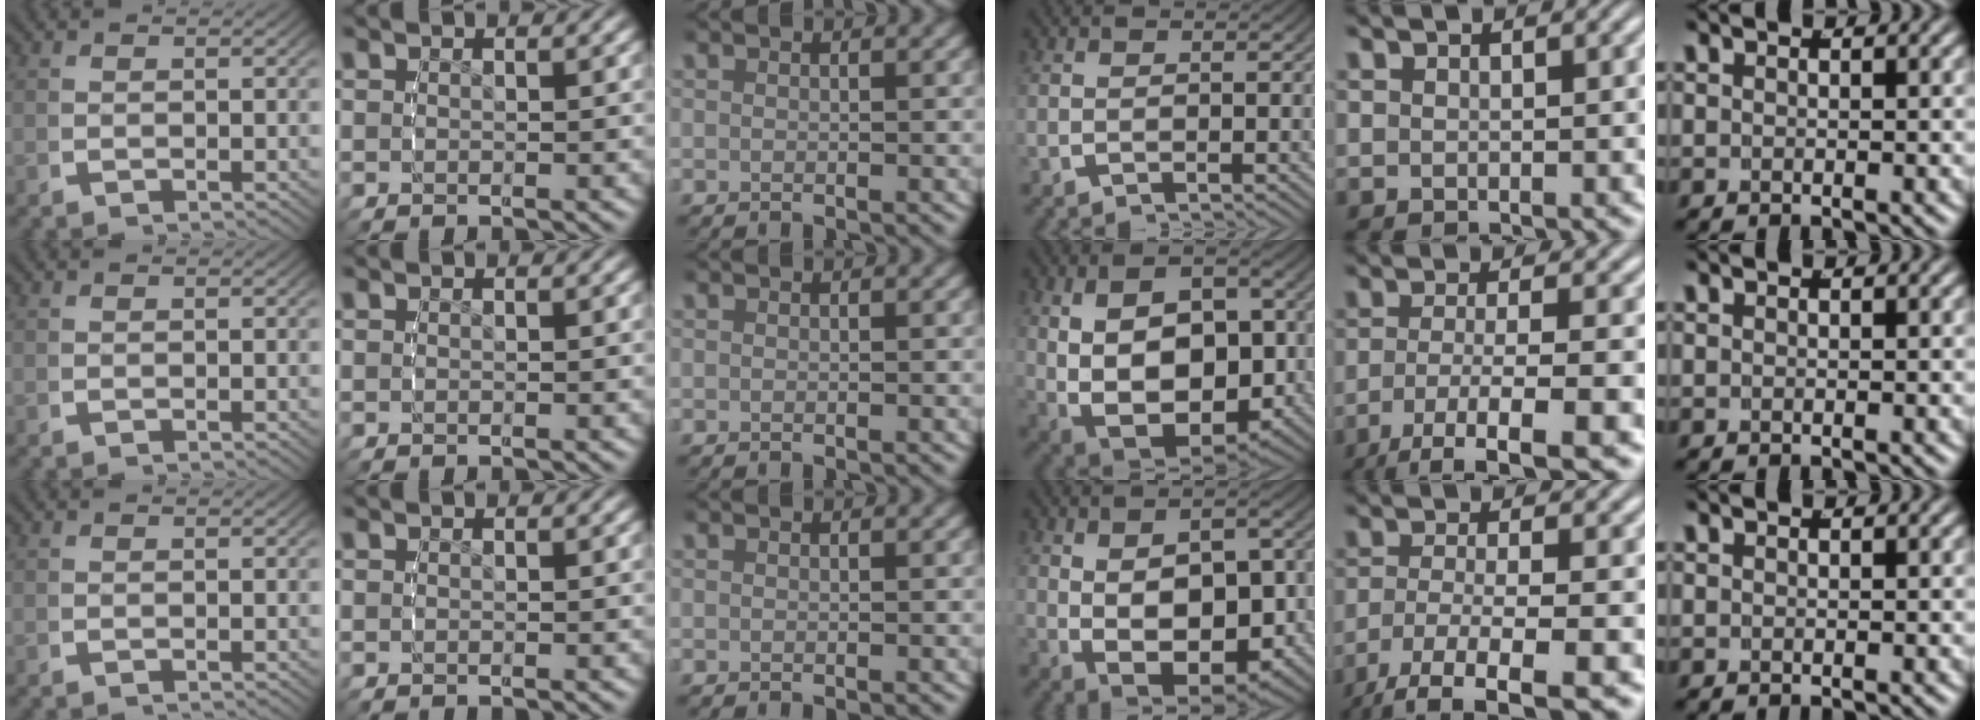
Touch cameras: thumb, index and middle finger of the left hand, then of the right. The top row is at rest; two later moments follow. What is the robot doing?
{"motion": "lift_and_place", "object": "bandage"}